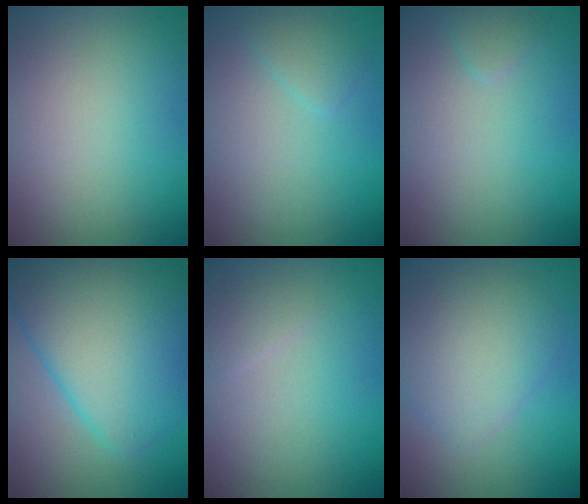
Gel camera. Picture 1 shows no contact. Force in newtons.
{"total": 1.4, "press": 1.4, "slide": 0.1}
{"total": 0.9, "press": 0.9, "slide": 0.1}
{"total": 10.4, "press": 10.4, "slide": 0.3}
{"total": 0.9, "press": 0.9, "slide": 0.0}
{"total": 5.0, "press": 5.0, "slide": 0.1}